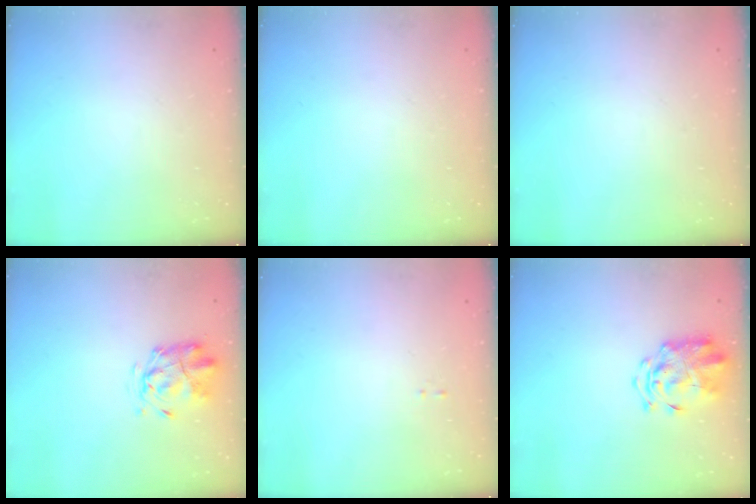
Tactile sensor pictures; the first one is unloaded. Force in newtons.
{"total": 0.0}
{"total": 0.0}
{"total": 2.4, "press": 2.3, "slide": 0.5}
{"total": 0.0}
{"total": 3.1, "press": 2.9, "slide": 1.0}